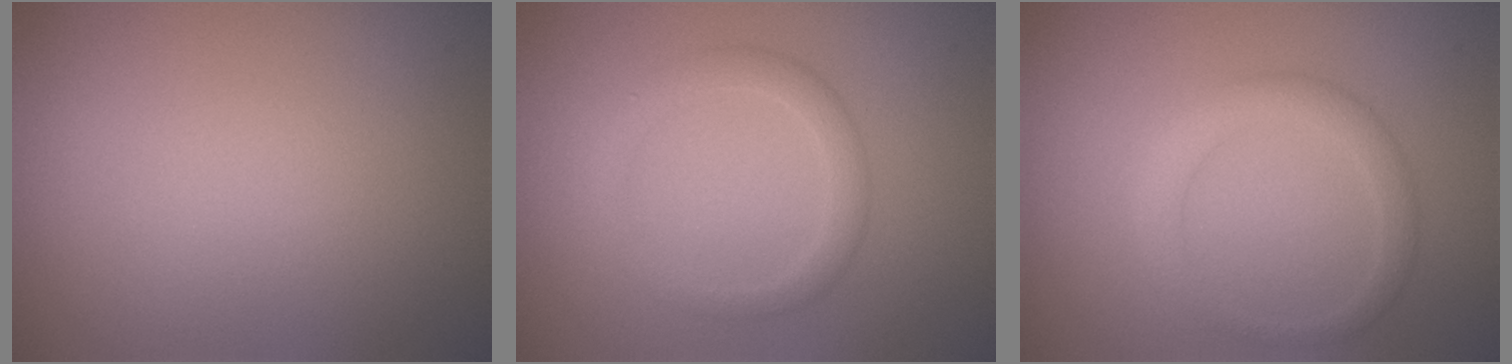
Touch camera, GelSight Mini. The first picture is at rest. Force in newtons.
{"total": 2.2, "press": 2.2, "slide": 0.1}
{"total": 2.4, "press": 2.4, "slide": 0.1}